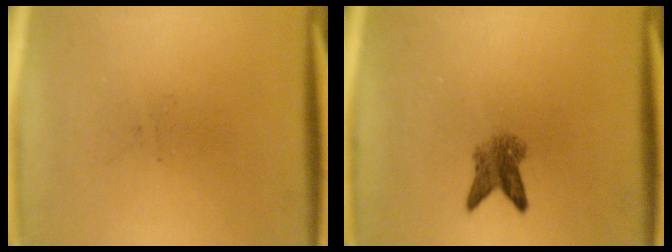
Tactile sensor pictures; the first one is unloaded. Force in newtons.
{"total": 3.3}